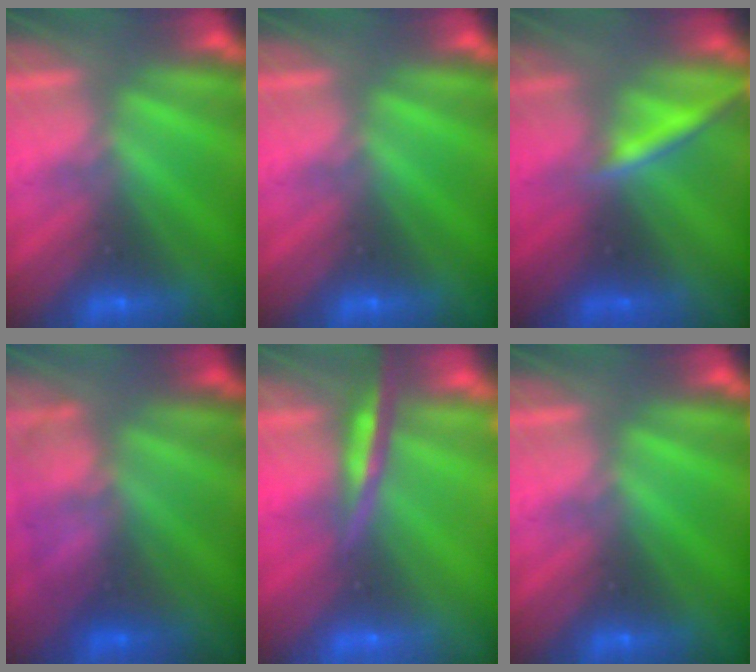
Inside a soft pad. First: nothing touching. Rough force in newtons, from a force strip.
{"total": 0.0}
{"total": 2.2}
{"total": 4.5}
{"total": 8.0}
{"total": 0.0}